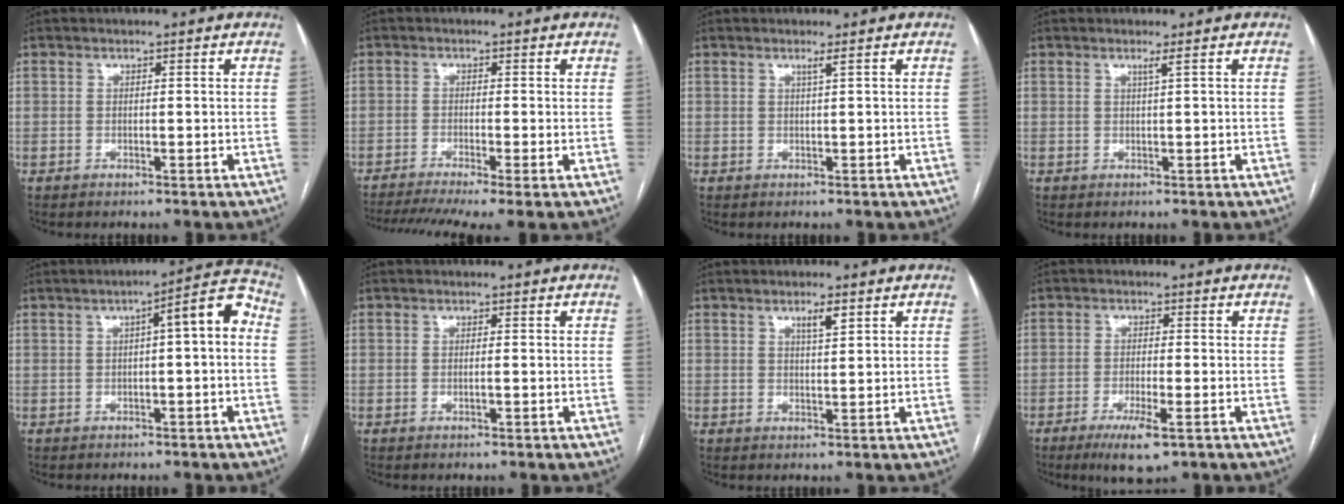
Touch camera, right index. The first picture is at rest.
{"total": 9.1, "force": [-6.4, 0.8, 6.4], "torque": [-0.104, -0.008, -0.103]}
{"total": 0.8, "force": [0.4, -0.3, 0.6], "torque": [-0.020, -0.006, 0.013]}
{"total": 0.8, "force": [0.4, -0.4, 0.6], "torque": [-0.020, -0.006, 0.012]}
{"total": 6.7, "force": [0.5, 1.0, 6.6], "torque": [-0.085, 0.028, 0.001]}
{"total": 0.6, "force": [-0.1, 0.0, 0.6], "torque": [-0.014, -0.001, -0.001]}
{"total": 2.4, "force": [1.4, 0.3, 1.9], "torque": [-0.036, -0.002, 0.024]}
{"total": 6.1, "force": [-3.3, 0.9, 5.0], "torque": [-0.094, -0.014, -0.052]}